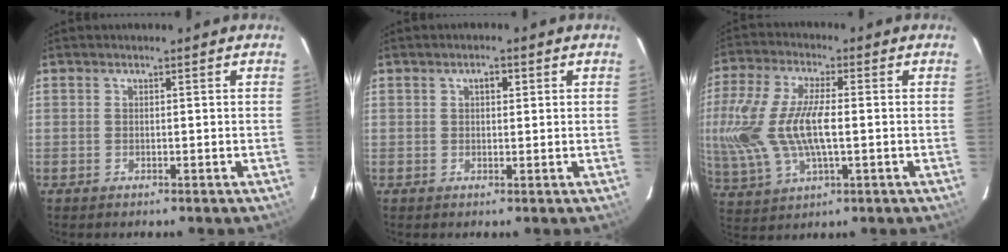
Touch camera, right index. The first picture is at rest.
{"total": 1.9, "force": [0.7, 1.1, 1.3], "torque": [-0.019, 0.009, 0.011]}
{"total": 17.2, "force": [-0.5, 7.5, 15.5], "torque": [-0.336, -0.002, -0.003]}